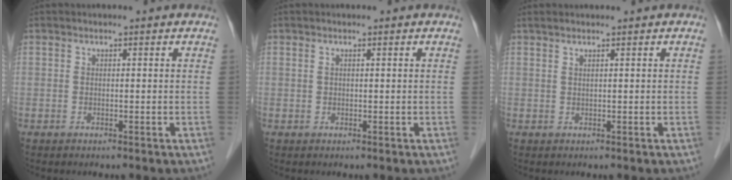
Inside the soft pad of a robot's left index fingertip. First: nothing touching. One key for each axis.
{"total": 0.6, "fx": 0.2, "fy": 0.2, "fz": 0.5, "tx": -0.013, "ty": 0.006, "tz": 0.006}
{"total": 0.9, "fx": 0.6, "fy": -0.2, "fz": 0.6, "tx": -0.022, "ty": 0.008, "tz": 0.019}